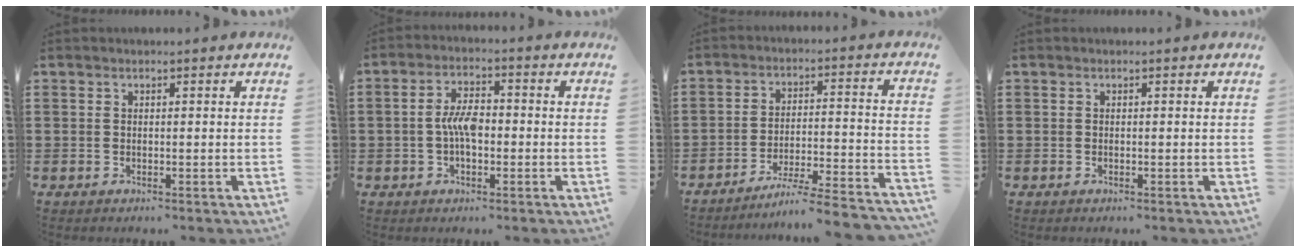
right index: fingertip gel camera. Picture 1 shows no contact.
{"total": 5.0, "force": [-0.7, 2.3, 4.4], "torque": [-0.089, 0.002, -0.013]}
{"total": 6.4, "force": [-5.8, -0.7, 2.8], "torque": [-0.051, -0.016, -0.112]}
{"total": 0.0}